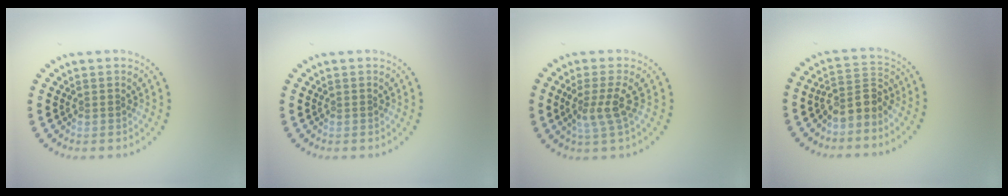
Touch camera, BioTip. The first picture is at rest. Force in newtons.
{"total": 0.0}
{"total": 2.7, "press": 2.0, "slide": 1.8}
{"total": 2.9, "press": 2.3, "slide": 1.7}